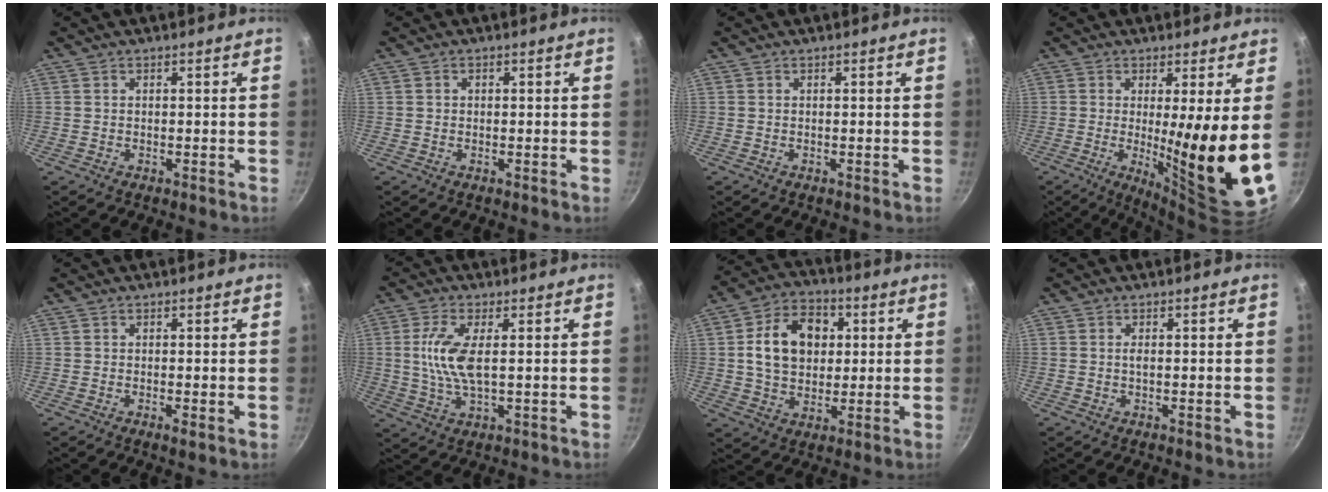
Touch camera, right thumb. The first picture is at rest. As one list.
[{"total": 0.7, "force": [0.0, 0.7, 0.2], "torque": [-0.002, 0.002, -0.001]}, {"total": 0.0}, {"total": 14.1, "force": [0.4, 1.1, 14.0], "torque": [-0.207, -0.044, 0.015]}, {"total": 1.3, "force": [-0.4, 0.3, 1.2], "torque": [-0.024, -0.004, -0.006]}, {"total": 8.3, "force": [0.9, 3.1, 7.6], "torque": [-0.164, -0.001, 0.018]}, {"total": 14.0, "force": [2.5, 10.4, 9.0], "torque": [-0.122, 0.012, 0.034]}, {"total": 0.8, "force": [0.0, 0.3, 0.8], "torque": [-0.015, 0.001, -0.001]}]